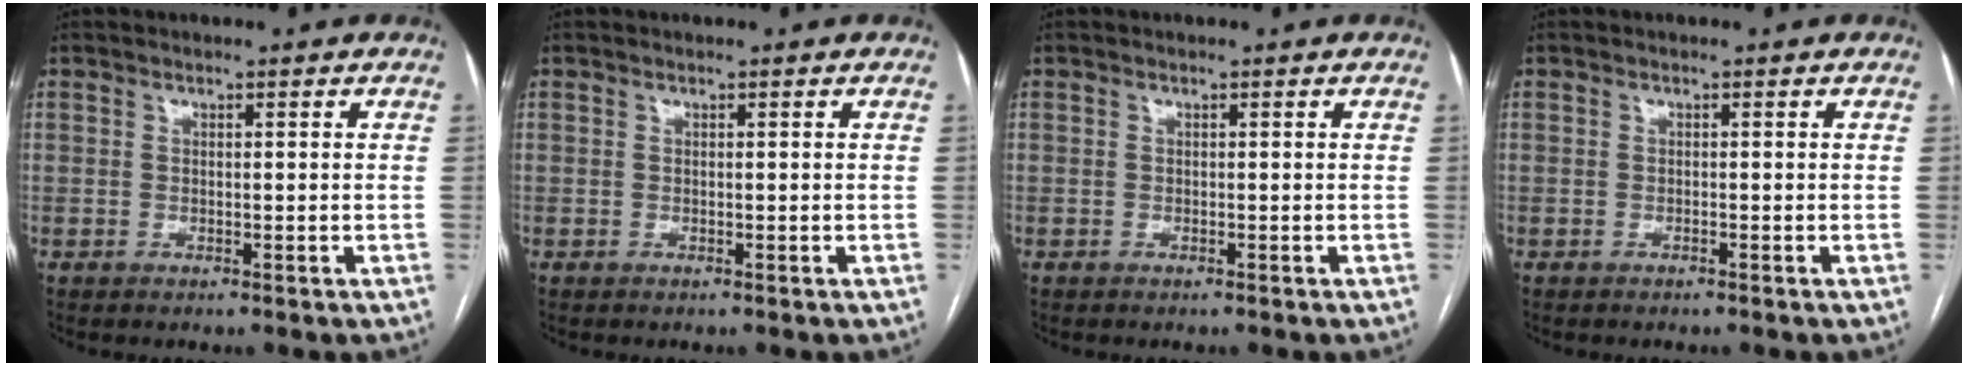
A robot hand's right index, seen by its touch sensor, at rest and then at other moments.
{"total": 0.0}
{"total": 0.0}
{"total": 0.0}